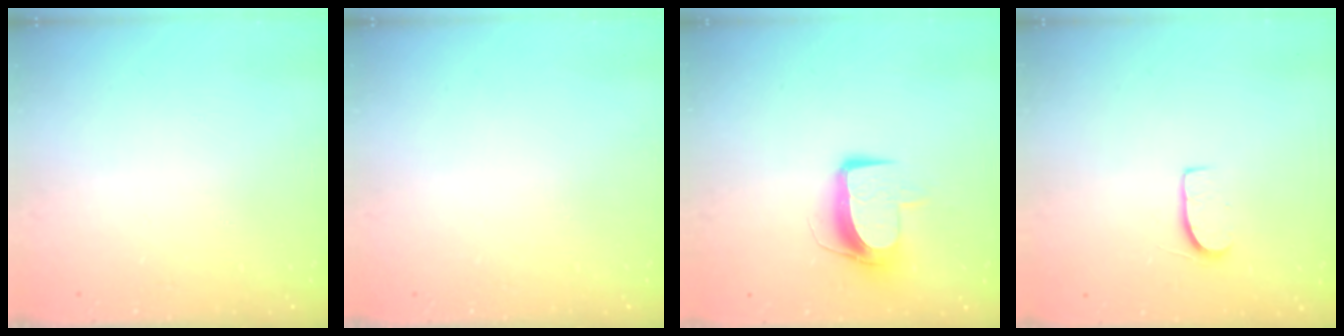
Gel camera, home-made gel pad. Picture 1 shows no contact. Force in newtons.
{"total": 0.0}
{"total": 9.9, "press": 9.9, "slide": 0.6}
{"total": 7.1, "press": 7.1, "slide": 0.6}